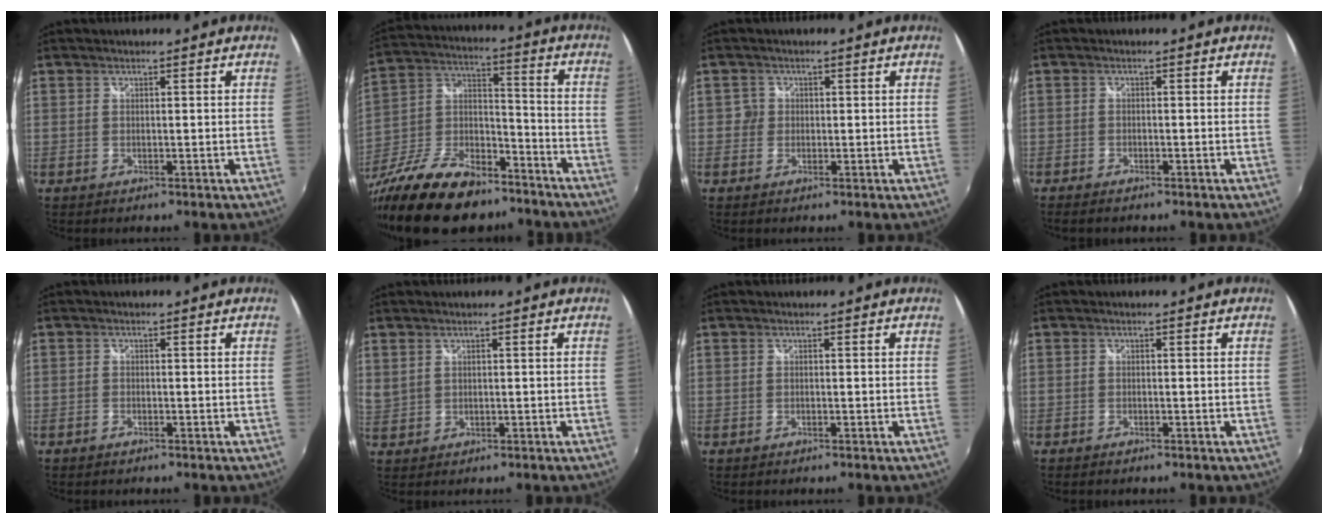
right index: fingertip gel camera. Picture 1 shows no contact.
{"total": 24.1, "force": [-17.0, 10.4, 13.5], "torque": [-0.286, -0.009, -0.285]}
{"total": 1.8, "force": [-0.2, 1.8, 0.0], "torque": [0.003, 0.004, -0.007]}
{"total": 2.3, "force": [-2.0, 0.8, 0.9], "torque": [-0.026, -0.009, -0.038]}
{"total": 1.0, "force": [-0.9, 0.5, 0.1], "torque": [-0.005, -0.002, -0.019]}
{"total": 2.4, "force": [1.7, 1.3, 1.0], "torque": [-0.016, 0.003, 0.037]}
{"total": 0.0}
{"total": 0.8, "force": [-0.7, 0.3, 0.2], "torque": [-0.006, -0.004, -0.016]}